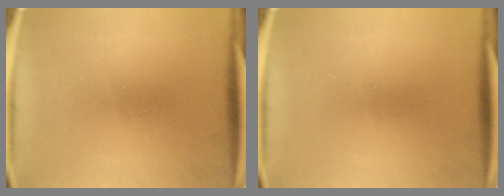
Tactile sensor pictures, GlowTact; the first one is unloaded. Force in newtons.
{"total": 0.0}